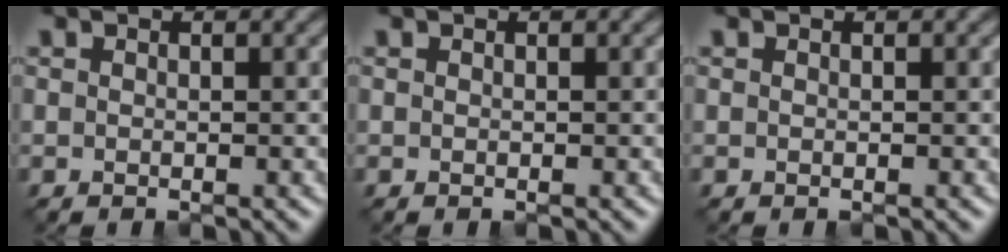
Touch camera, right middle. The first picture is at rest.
{"total": 0.0}
{"total": 0.0}